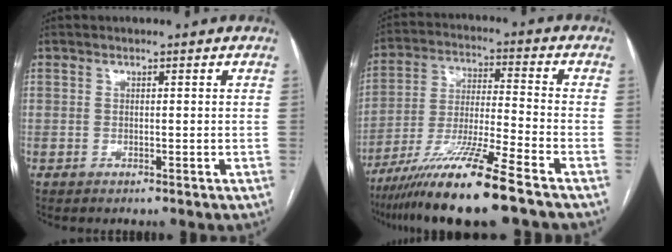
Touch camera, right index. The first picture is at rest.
{"total": 14.5, "force": [-10.3, -0.9, 10.1], "torque": [-0.199, -0.033, -0.189]}